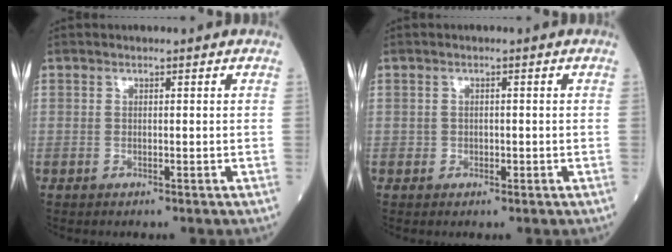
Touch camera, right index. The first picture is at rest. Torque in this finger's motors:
{"motor_torque": [-0.12, 0.09, -0.04, -0.01]}